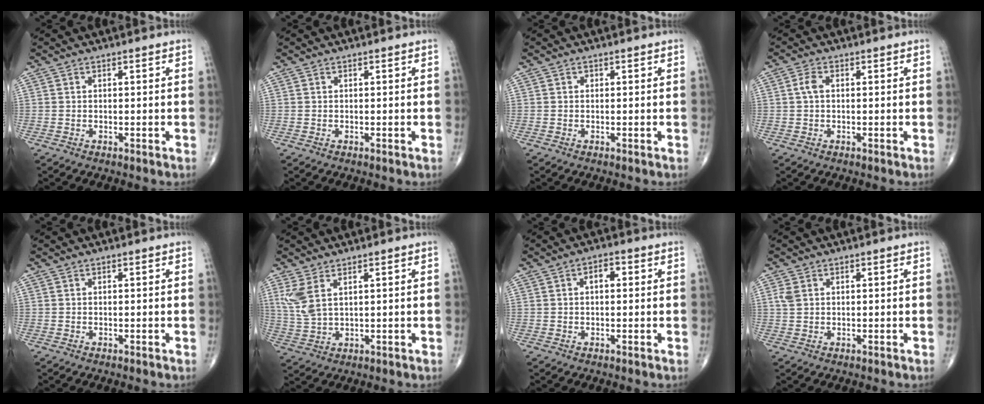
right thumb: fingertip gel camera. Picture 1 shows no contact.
{"total": 0.0}
{"total": 0.0}
{"total": 2.2, "force": [0.2, 1.3, 1.8], "torque": [-0.039, 0.006, 0.002]}
{"total": 0.0}
{"total": 5.7, "force": [2.6, 2.4, 4.5], "torque": [-0.112, -0.007, 0.065]}
{"total": 2.8, "force": [0.5, 1.5, 2.3], "torque": [-0.026, 0.011, 0.003]}
{"total": 1.9, "force": [0.7, 1.3, 1.2], "torque": [-0.032, 0.005, 0.019]}